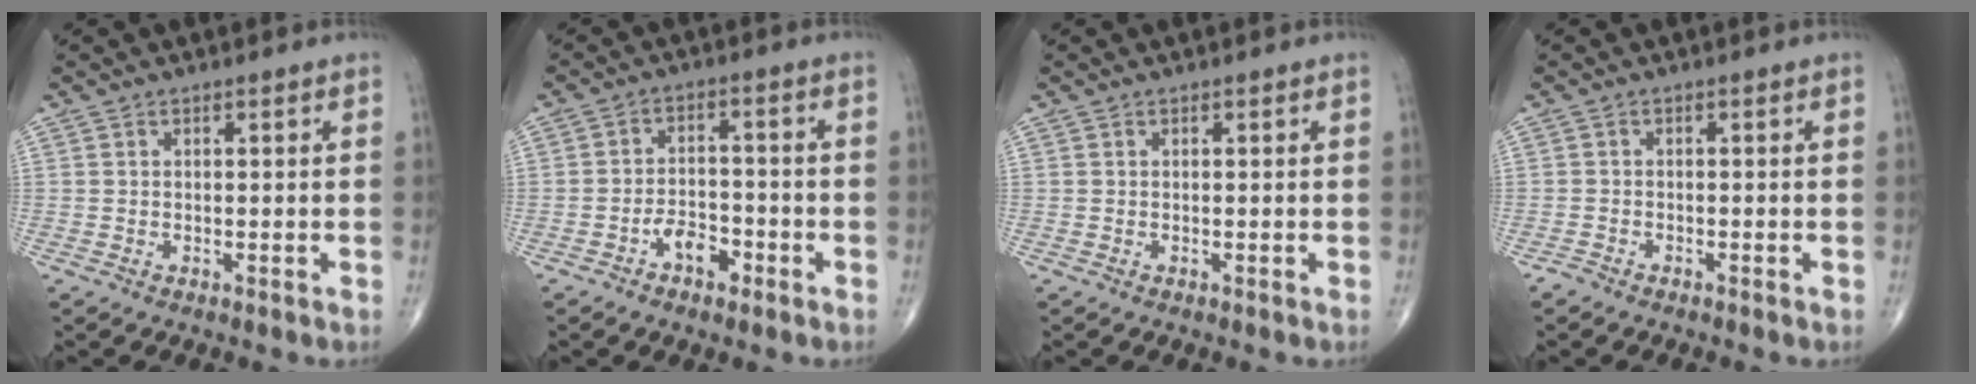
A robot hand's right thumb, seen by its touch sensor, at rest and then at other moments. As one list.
[{"total": 5.3, "force": [-2.8, 3.1, 3.2], "torque": [-0.037, 0.029, -0.050]}, {"total": 0.0}, {"total": 1.1, "force": [-1.0, 0.5, 0.1], "torque": [-0.007, 0.000, -0.023]}]